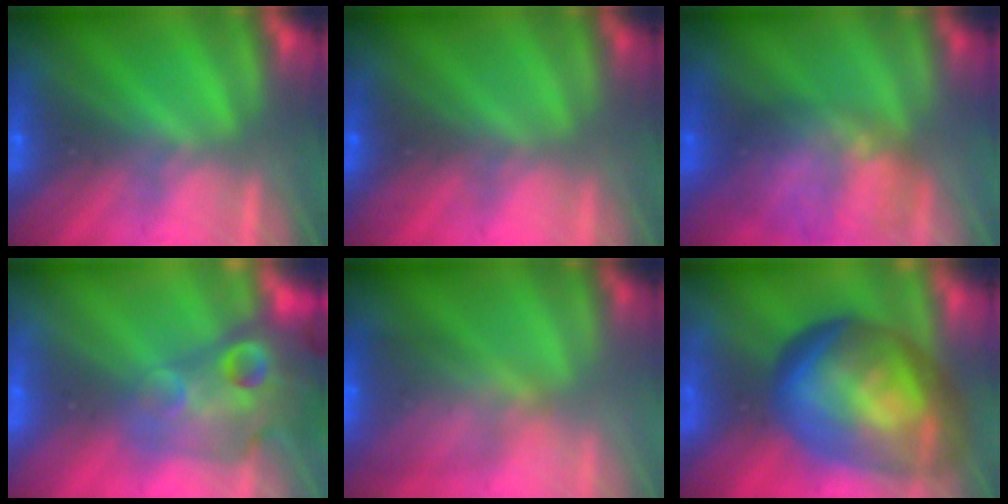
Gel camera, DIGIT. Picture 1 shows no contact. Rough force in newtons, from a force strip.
{"total": 4.6}
{"total": 8.2}
{"total": 7.4}
{"total": 5.9}
{"total": 9.3}